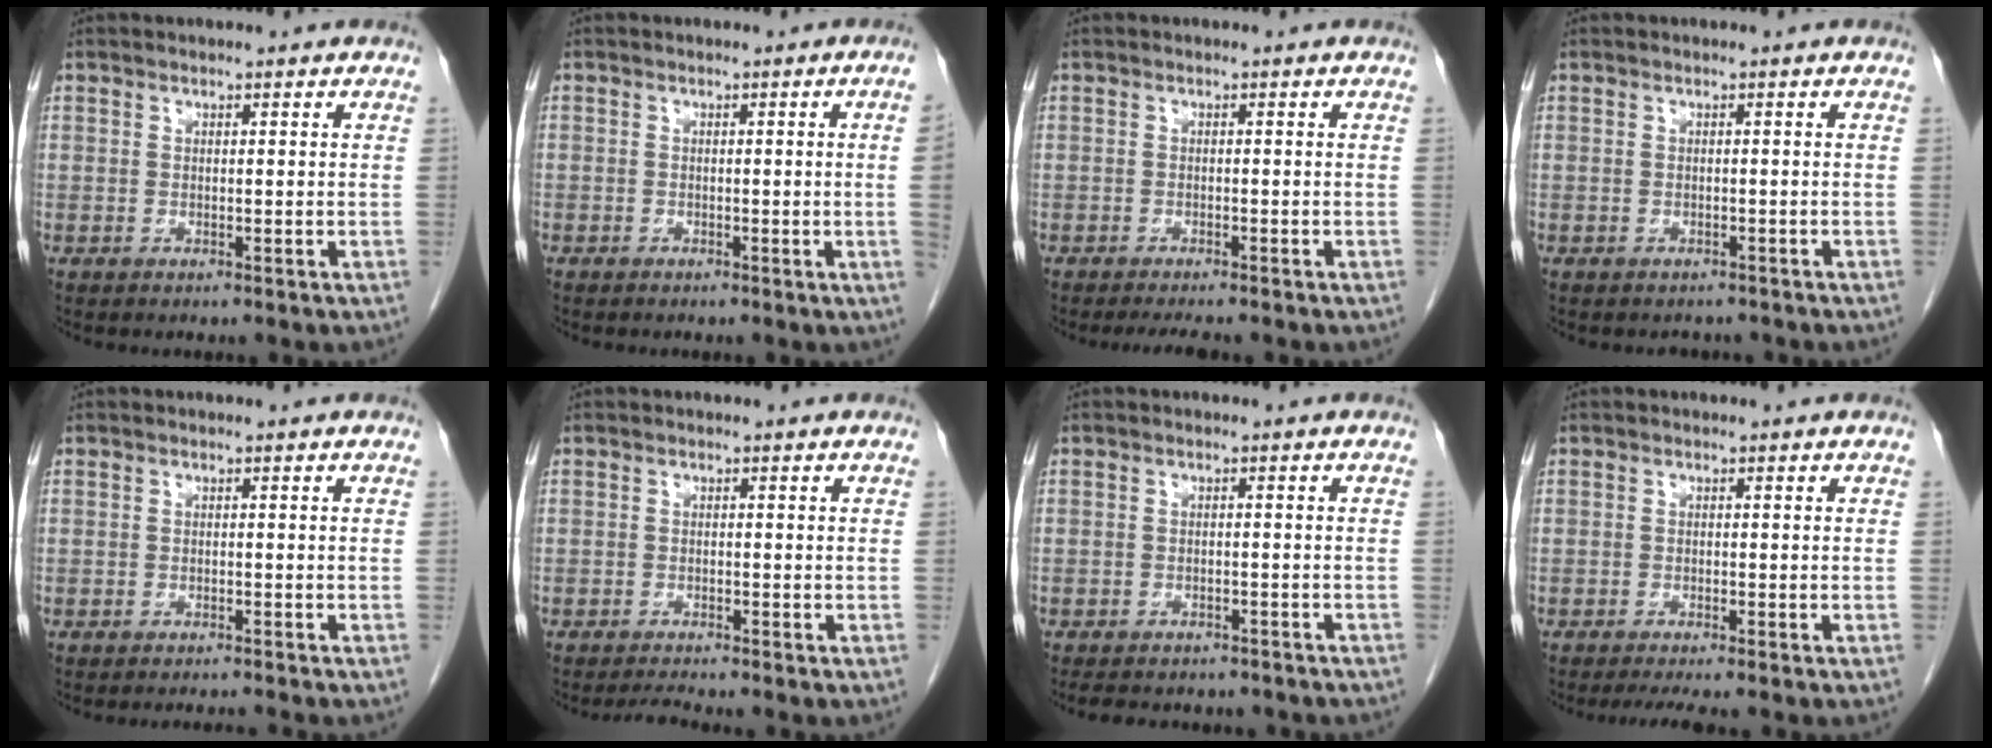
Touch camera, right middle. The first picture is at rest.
{"total": 2.2, "force": [-0.4, -0.8, 2.0], "torque": [-0.020, 0.001, -0.006]}
{"total": 3.6, "force": [-3.1, 0.4, 1.8], "torque": [-0.026, -0.009, -0.043]}
{"total": 2.2, "force": [-2.0, 0.9, 0.2], "torque": [-0.007, -0.002, -0.026]}
{"total": 2.8, "force": [-2.7, -0.7, 0.4], "torque": [-0.005, -0.011, -0.035]}
{"total": 1.9, "force": [-1.7, -0.7, 0.3], "torque": [-0.017, -0.014, -0.029]}
{"total": 11.5, "force": [-9.9, 4.0, 4.2], "torque": [-0.076, 0.000, -0.111]}
{"total": 3.6, "force": [-3.0, -0.2, 2.0], "torque": [-0.030, -0.010, -0.046]}